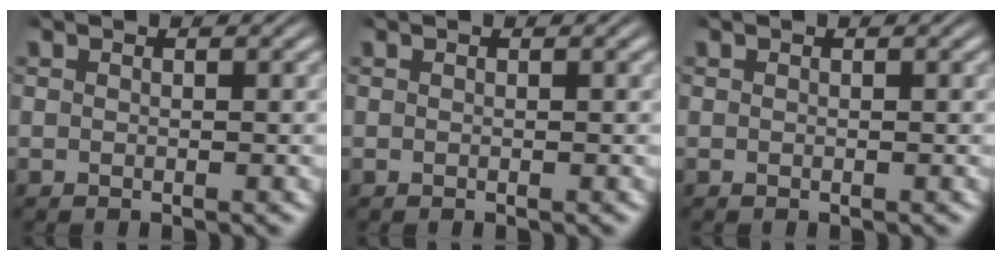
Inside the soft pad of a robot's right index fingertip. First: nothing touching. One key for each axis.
{"total": 0.0}
{"total": 0.0}